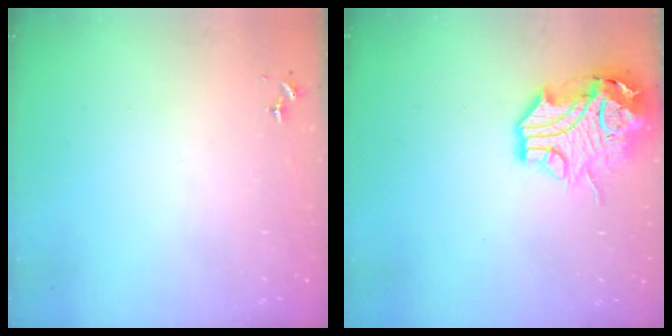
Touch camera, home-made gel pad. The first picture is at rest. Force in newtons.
{"total": 15.4, "press": 15.3, "slide": 2.0}